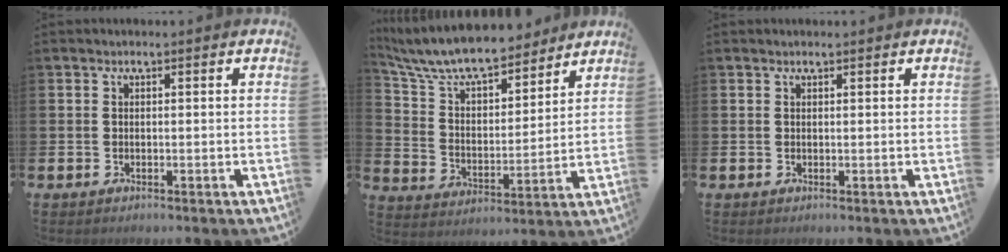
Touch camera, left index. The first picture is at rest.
{"total": 9.7, "force": [9.0, 2.4, 2.8], "torque": [-0.103, -0.057, 0.161]}
{"total": 0.6, "force": [0.6, 0.1, 0.1], "torque": [-0.001, 0.001, 0.010]}